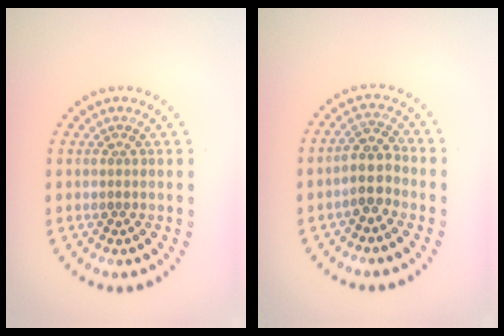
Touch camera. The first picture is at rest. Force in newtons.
{"total": 2.8, "press": 2.4, "slide": 1.4}